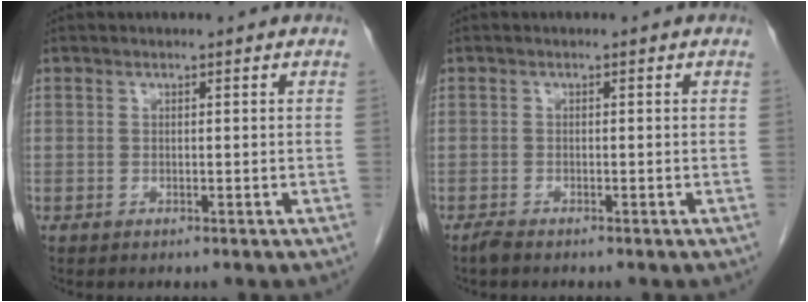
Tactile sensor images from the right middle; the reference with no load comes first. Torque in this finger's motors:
{"motor_torque": [0.17, -0.08, 0.01, 0.01]}